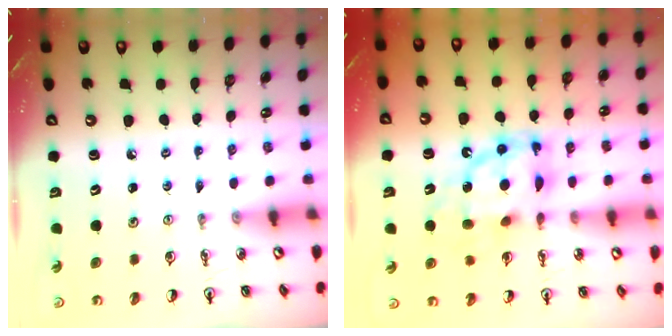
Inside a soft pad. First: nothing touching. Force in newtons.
{"total": 13.3, "press": 13.3, "slide": 1.3}